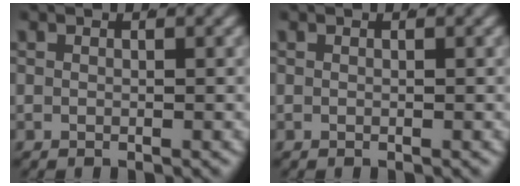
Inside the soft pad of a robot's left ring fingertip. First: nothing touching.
{"total": 0.0}